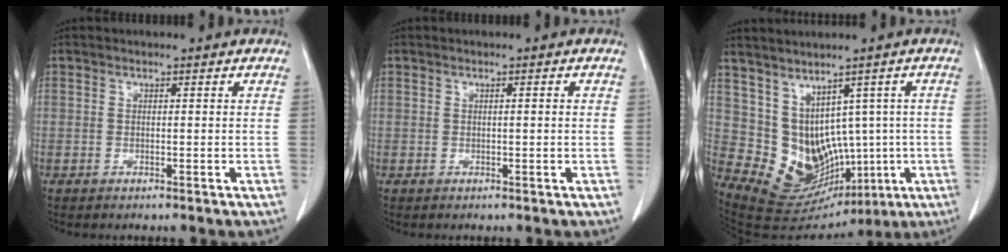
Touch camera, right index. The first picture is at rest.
{"total": 0.8, "force": [0.1, 0.0, 0.8], "torque": [-0.014, 0.002, 0.002]}
{"total": 12.7, "force": [-0.9, 10.5, 7.0], "torque": [-0.109, 0.036, 0.029]}